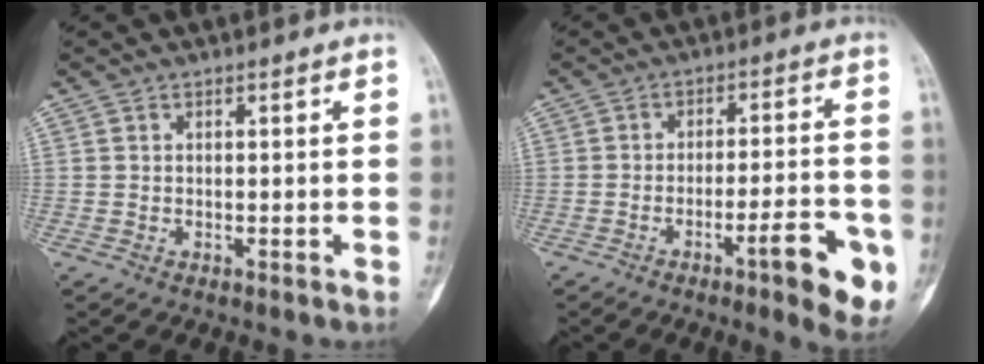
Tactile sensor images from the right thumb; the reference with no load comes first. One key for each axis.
{"total": 11.9, "fx": -5.1, "fy": 2.7, "fz": 10.4, "tx": -0.126, "ty": 0.017, "tz": -0.068}